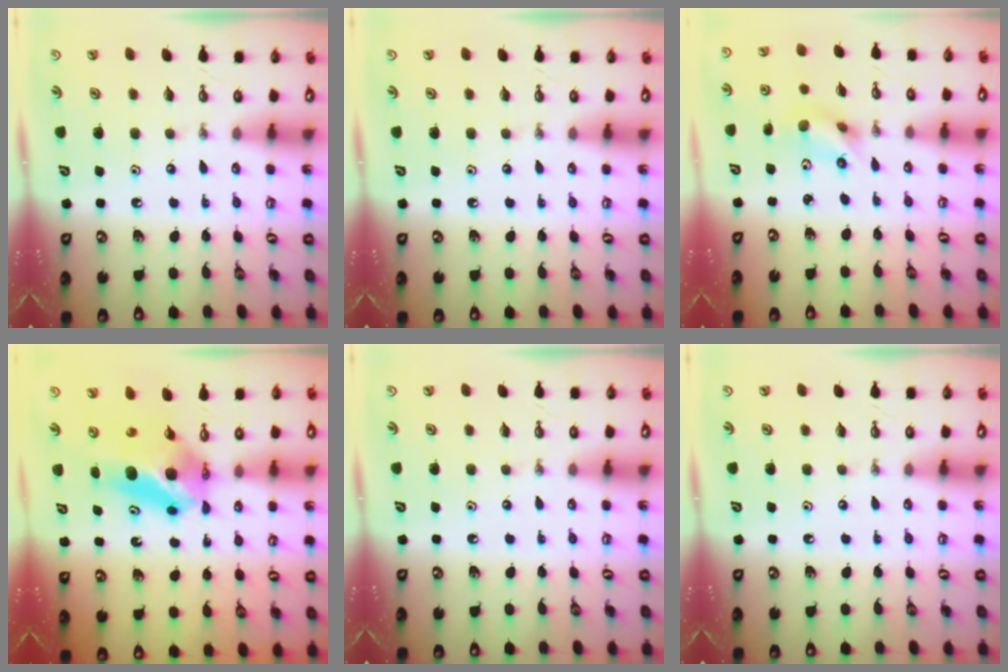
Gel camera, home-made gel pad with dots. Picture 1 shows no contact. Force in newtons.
{"total": 0.0}
{"total": 6.9, "press": 2.5, "slide": 6.5}
{"total": 7.8, "press": 7.4, "slide": 2.3}
{"total": 0.0}
{"total": 0.0}